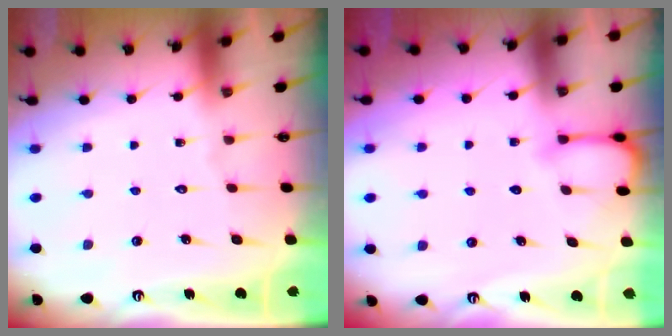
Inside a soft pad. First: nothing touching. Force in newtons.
{"total": 4.7, "press": 4.7, "slide": 0.4}